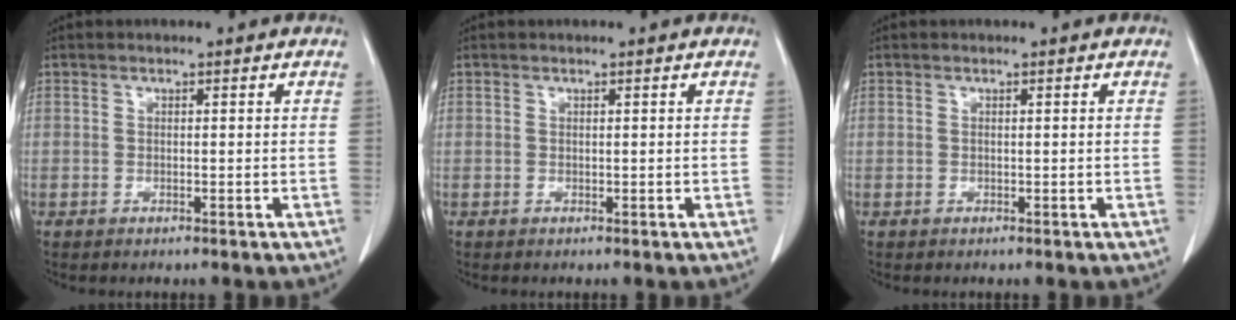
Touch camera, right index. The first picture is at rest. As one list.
[{"total": 0.0}, {"total": 0.0}]